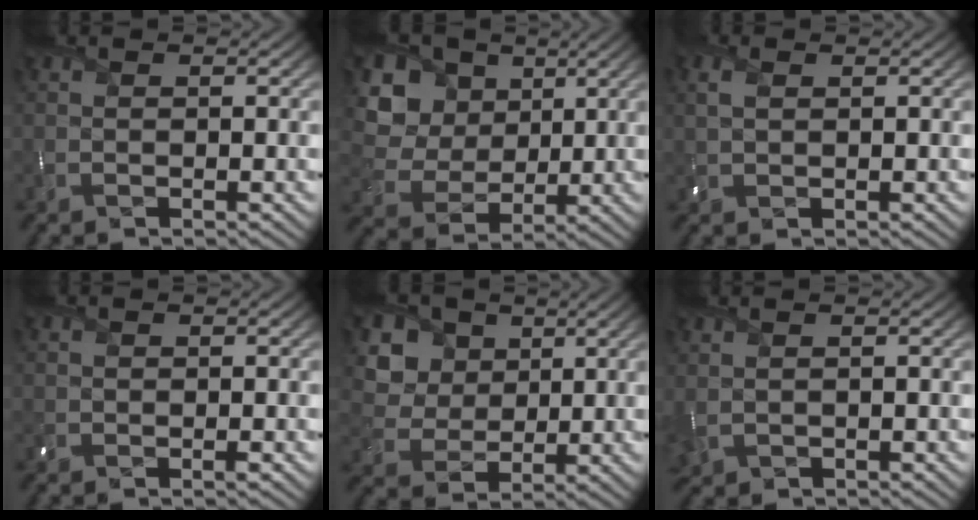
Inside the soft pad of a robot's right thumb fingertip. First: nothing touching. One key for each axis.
{"total": 11.4, "fx": 4.0, "fy": 9.1, "fz": 5.6, "tx": -0.184, "ty": 0.025, "tz": 0.081}
{"total": 2.3, "fx": 0.9, "fy": 1.3, "fz": 1.6, "tx": -0.048, "ty": 0.005, "tz": 0.019}
{"total": 1.1, "fx": -0.1, "fy": 0.7, "fz": 0.9, "tx": -0.021, "ty": -0.004, "tz": 0.000}
{"total": 8.2, "fx": 3.6, "fy": 6.5, "fz": 3.6, "tx": -0.129, "ty": -0.007, "tz": 0.074}
{"total": 1.6, "fx": 0.5, "fy": 1.0, "fz": 1.2, "tx": -0.041, "ty": 0.000, "tz": 0.015}